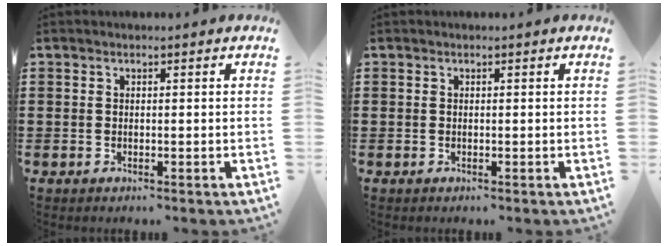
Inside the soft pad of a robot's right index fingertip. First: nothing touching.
{"total": 0.0}